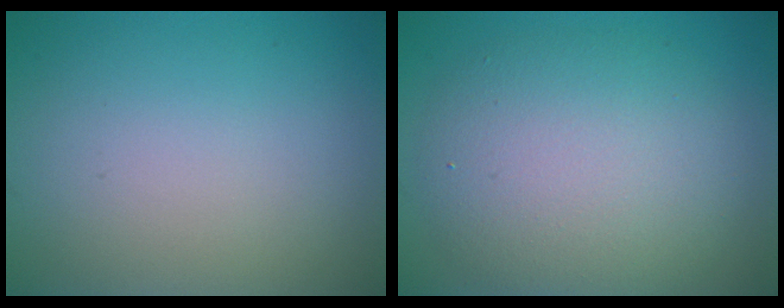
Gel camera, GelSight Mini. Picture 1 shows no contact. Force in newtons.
{"total": 6.7, "press": 6.7, "slide": 0.5}